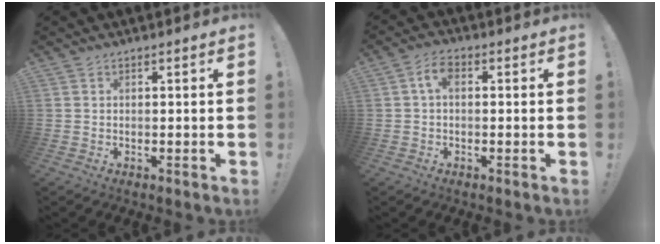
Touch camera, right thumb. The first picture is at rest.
{"total": 4.7, "force": [0.5, 2.5, 3.9], "torque": [-0.074, 0.015, 0.010]}